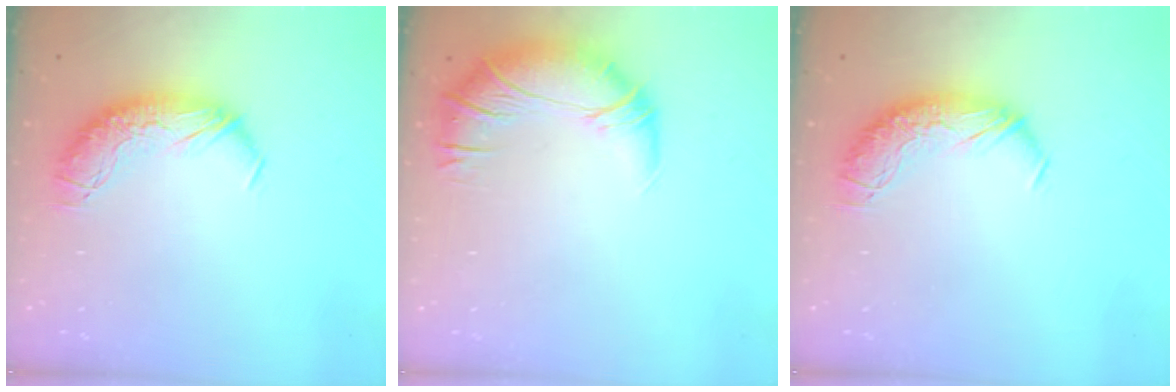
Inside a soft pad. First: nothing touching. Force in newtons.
{"total": 3.2, "press": 1.4, "slide": 2.9}
{"total": 0.0}